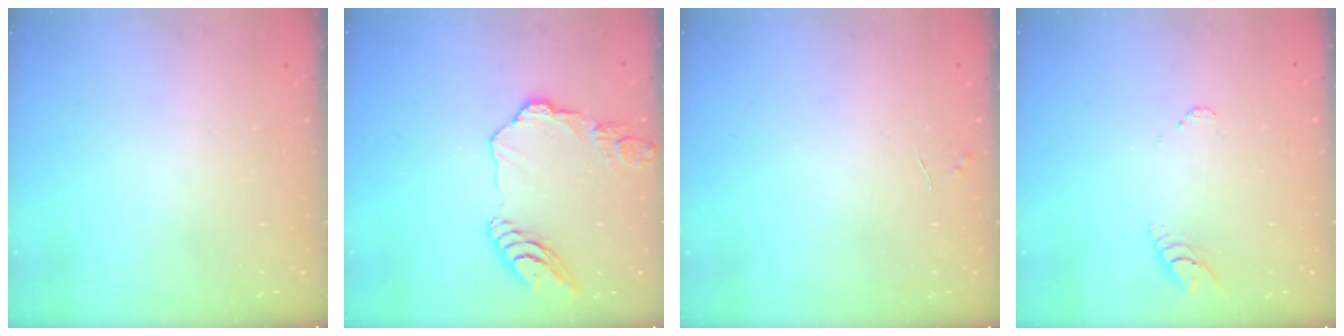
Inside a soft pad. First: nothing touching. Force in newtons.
{"total": 12.8, "press": 12.7, "slide": 1.3}
{"total": 3.0, "press": 3.0, "slide": 0.3}
{"total": 3.2, "press": 3.2, "slide": 0.4}